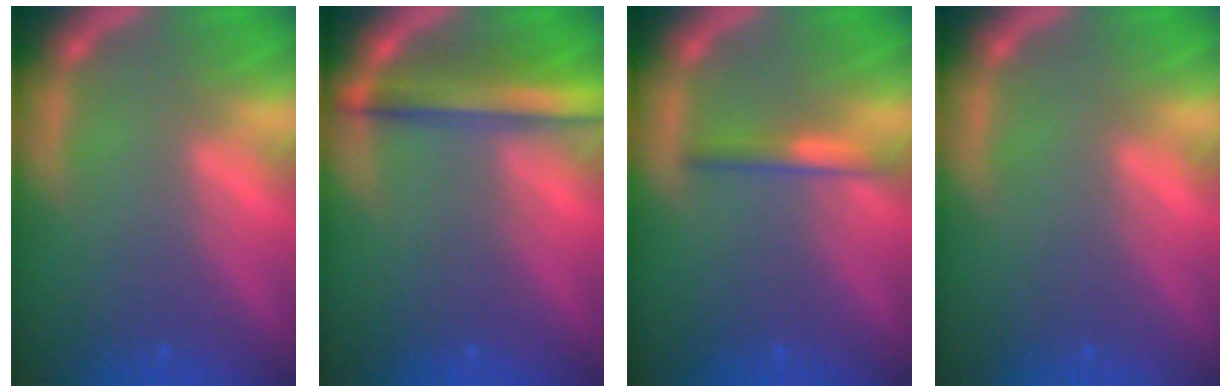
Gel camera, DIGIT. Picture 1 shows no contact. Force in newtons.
{"total": 5.0}
{"total": 1.9}
{"total": 0.0}